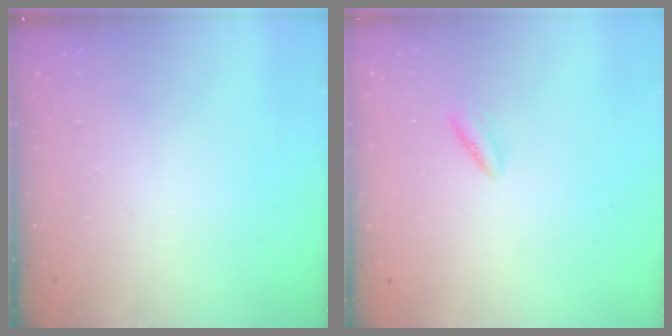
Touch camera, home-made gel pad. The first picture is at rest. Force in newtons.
{"total": 1.6, "press": 1.4, "slide": 0.8}